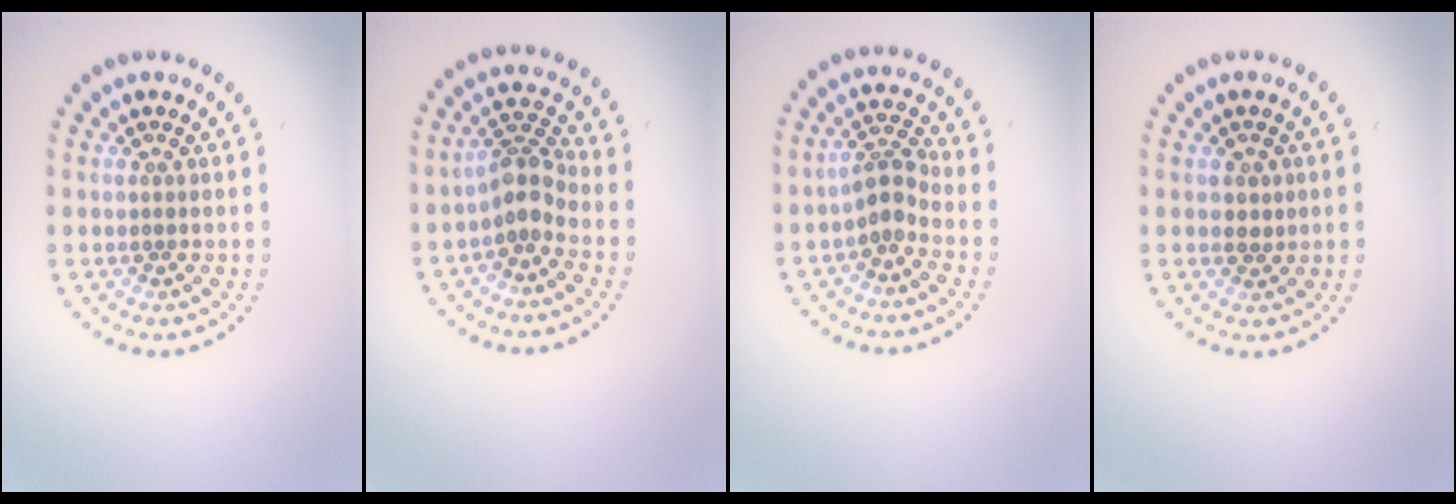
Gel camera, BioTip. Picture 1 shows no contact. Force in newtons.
{"total": 2.7, "press": 2.0, "slide": 1.8}
{"total": 2.3, "press": 1.9, "slide": 1.3}
{"total": 0.9, "press": 0.7, "slide": 0.6}